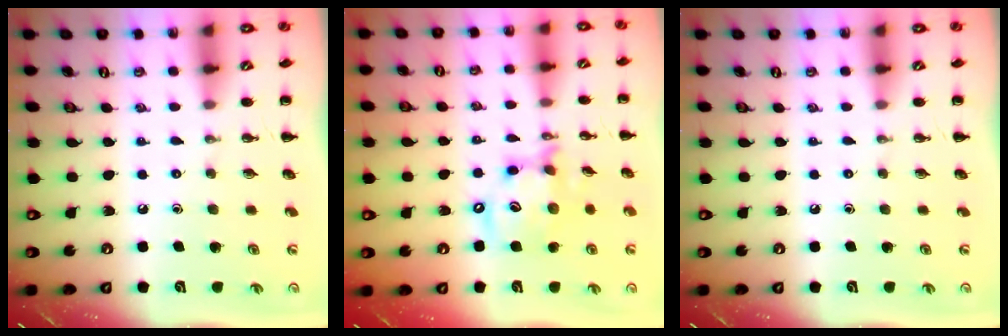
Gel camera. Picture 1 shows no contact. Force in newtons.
{"total": 12.8, "press": 12.4, "slide": 3.1}
{"total": 0.0}